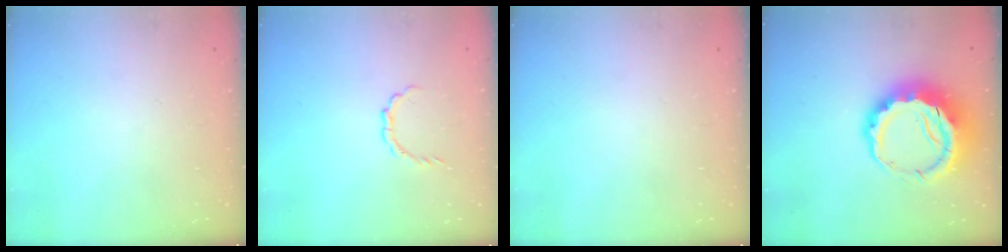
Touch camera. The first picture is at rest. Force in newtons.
{"total": 3.1, "press": 3.0, "slide": 0.3}
{"total": 0.0}
{"total": 13.1, "press": 12.8, "slide": 2.8}